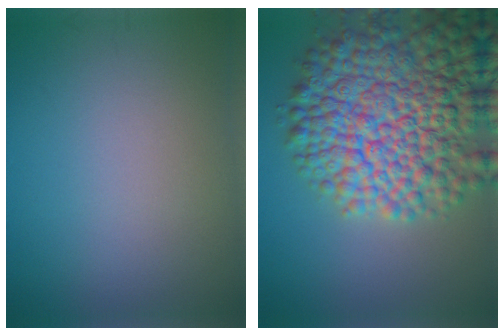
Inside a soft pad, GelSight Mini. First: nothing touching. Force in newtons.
{"total": 13.4, "press": 13.4, "slide": 0.6}